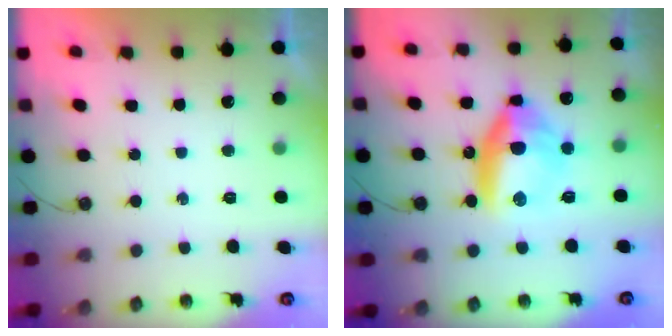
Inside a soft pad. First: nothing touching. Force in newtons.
{"total": 11.1, "press": 10.8, "slide": 2.4}